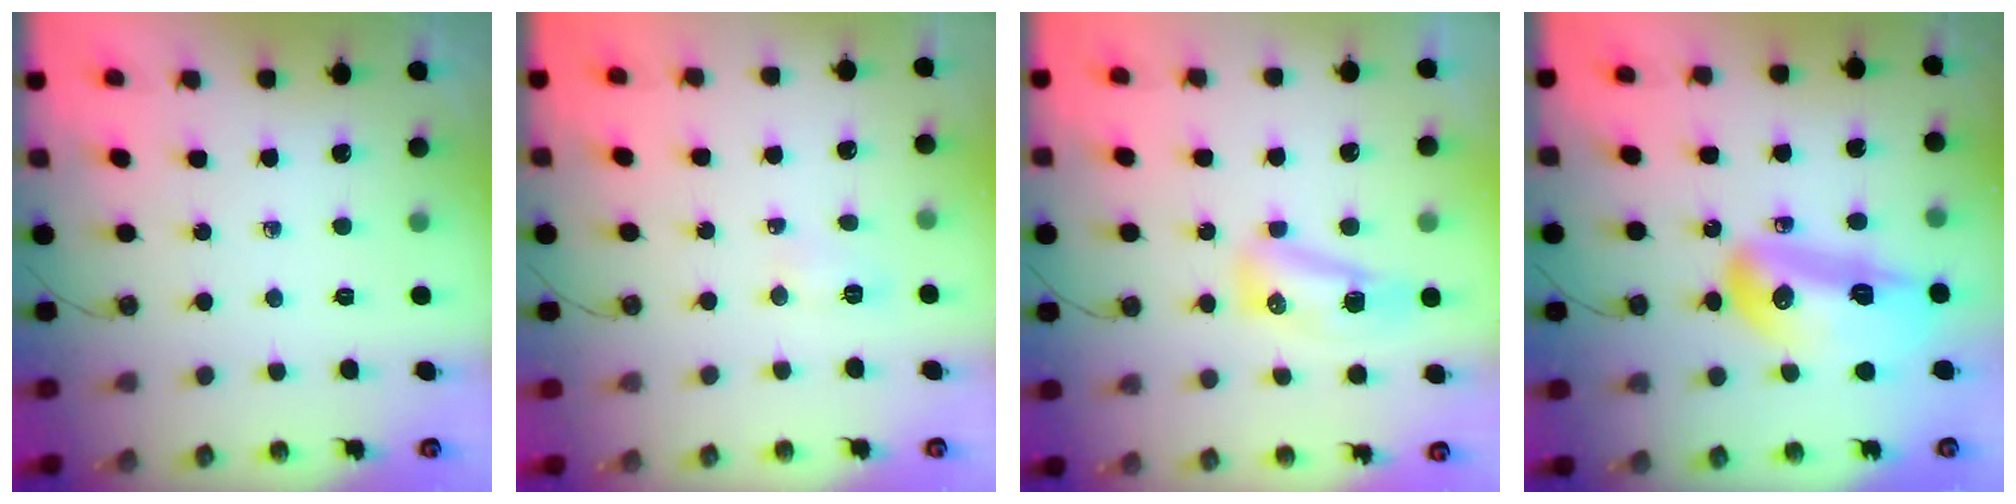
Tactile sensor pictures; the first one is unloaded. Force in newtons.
{"total": 4.0, "press": 4.0, "slide": 0.4}
{"total": 9.0, "press": 8.9, "slide": 1.8}
{"total": 16.6, "press": 16.5, "slide": 2.2}